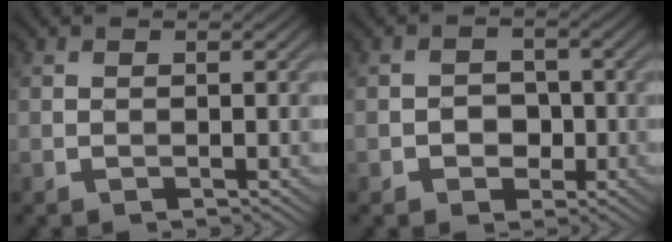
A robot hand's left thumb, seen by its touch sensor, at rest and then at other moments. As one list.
[{"total": 2.7, "force": [-0.8, 2.3, 1.2], "torque": [-0.007, 0.000, -0.023]}]